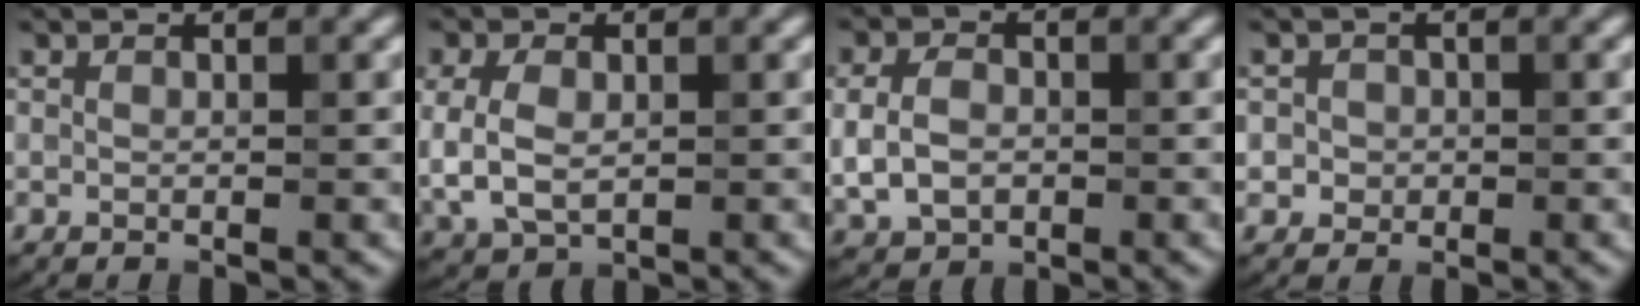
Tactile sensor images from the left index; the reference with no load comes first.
{"total": 4.7, "force": [0.2, 3.3, 3.4], "torque": [-0.075, 0.005, 0.010]}
{"total": 3.9, "force": [-0.3, 2.8, 2.7], "torque": [-0.061, 0.003, -0.007]}
{"total": 2.6, "force": [0.3, 2.5, 0.7], "torque": [0.007, 0.018, -0.002]}